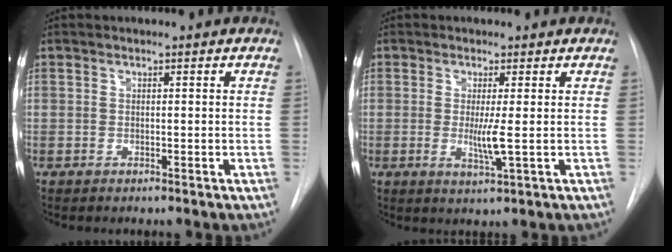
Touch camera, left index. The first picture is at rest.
{"total": 3.4, "force": [-0.1, -0.2, 3.4], "torque": [-0.070, -0.010, 0.001]}